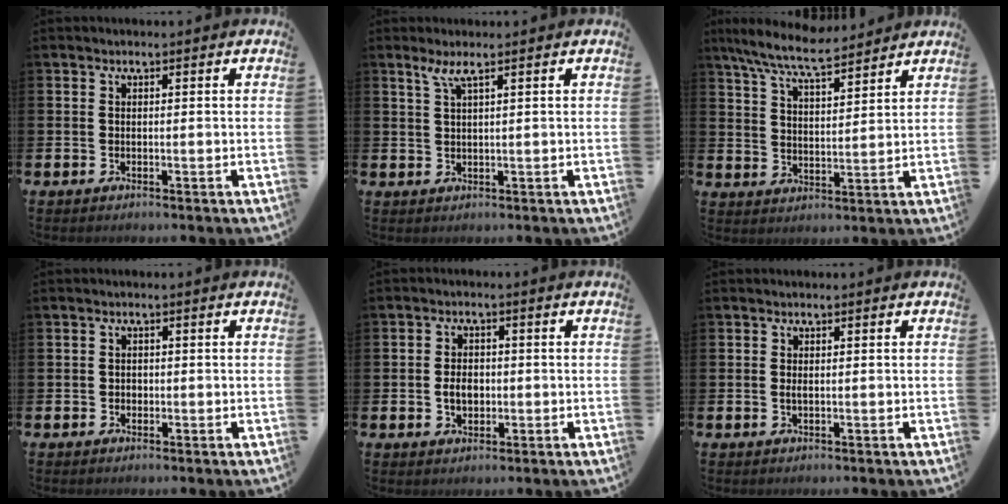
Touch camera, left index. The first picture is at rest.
{"total": 2.1, "force": [1.3, 0.1, 1.6], "torque": [-0.040, 0.005, 0.024]}
{"total": 8.2, "force": [7.6, 1.0, 3.0], "torque": [-0.086, -0.034, 0.139]}
{"total": 0.8, "force": [0.0, 0.8, 0.3], "torque": [-0.004, 0.005, -0.003]}
{"total": 3.1, "force": [-0.3, 2.2, 2.1], "torque": [-0.022, -0.001, -0.013]}
{"total": 0.7, "force": [0.2, 0.2, 0.7], "torque": [-0.009, 0.000, 0.001]}